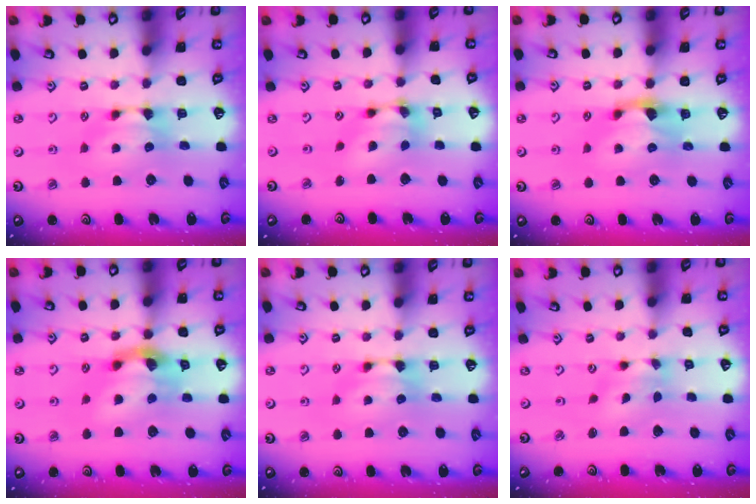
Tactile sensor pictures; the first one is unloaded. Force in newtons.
{"total": 6.3, "press": 6.0, "slide": 1.9}
{"total": 1.5, "press": 1.2, "slide": 0.9}
{"total": 5.5, "press": 4.9, "slide": 2.4}
{"total": 0.0}
{"total": 2.0, "press": 1.2, "slide": 1.5}